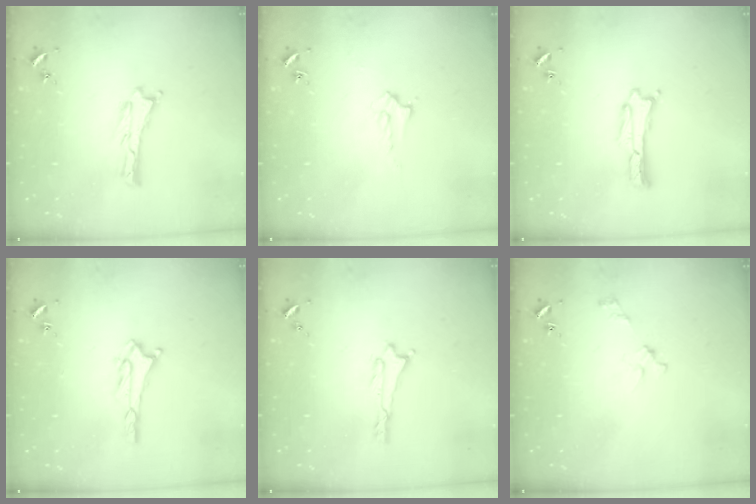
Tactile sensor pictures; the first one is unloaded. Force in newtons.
{"total": 2.0, "press": 2.0, "slide": 0.2}
{"total": 0.7, "press": 0.7, "slide": 0.1}
{"total": 2.4, "press": 2.4, "slide": 0.4}
{"total": 0.0}
{"total": 2.7, "press": 2.6, "slide": 0.3}